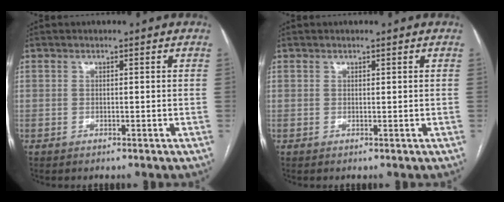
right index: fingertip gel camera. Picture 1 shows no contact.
{"total": 0.0}